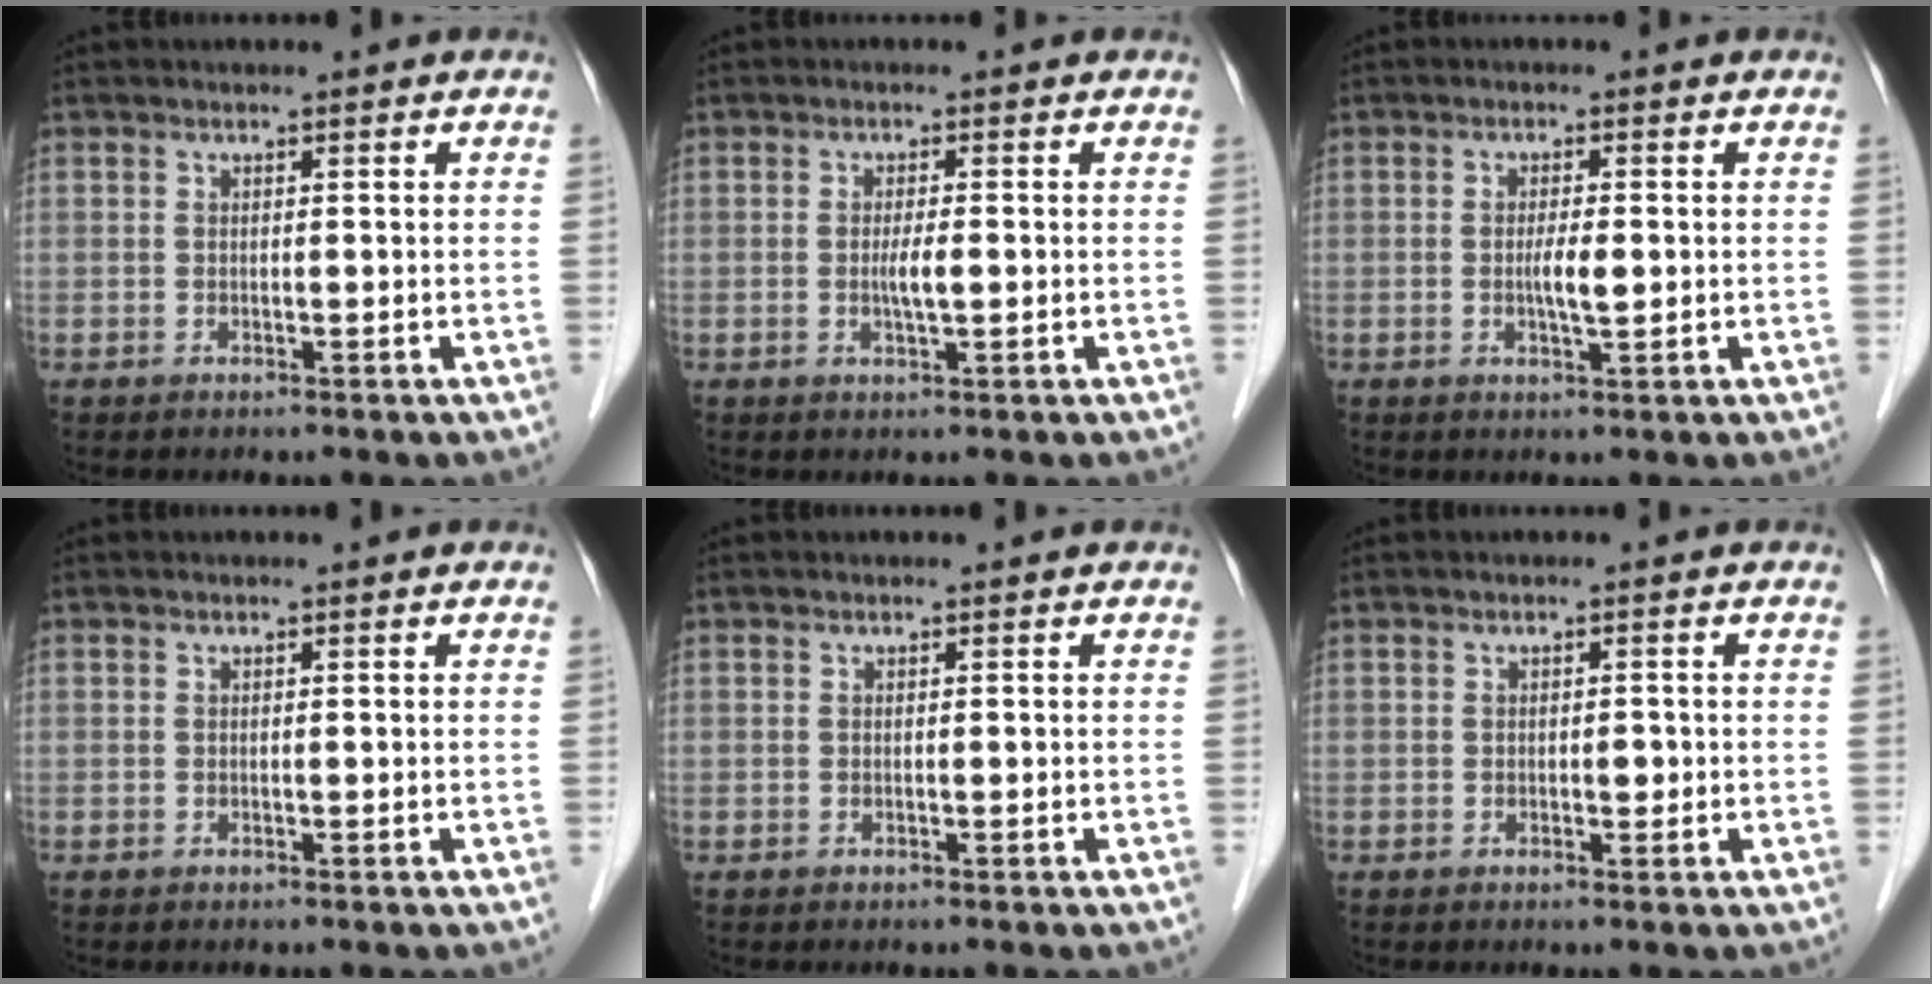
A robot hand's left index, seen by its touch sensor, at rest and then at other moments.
{"total": 2.2, "force": [-0.2, 0.3, 2.2], "torque": [-0.044, -0.002, -0.003]}
{"total": 2.7, "force": [-0.1, 0.5, 2.7], "torque": [-0.051, -0.002, -0.002]}
{"total": 0.0}
{"total": 0.0}
{"total": 1.1, "force": [-0.1, 0.6, 0.9], "torque": [-0.012, 0.002, -0.002]}